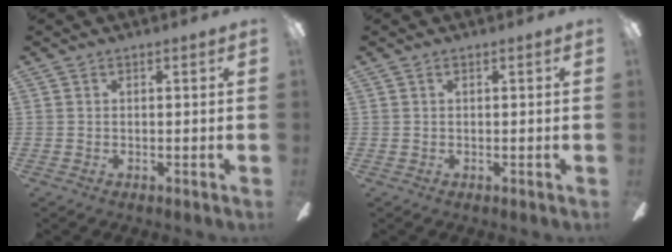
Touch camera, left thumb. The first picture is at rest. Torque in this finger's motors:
{"motor_torque": [0.00, 0.00, 0.00, 0.00, 0.00]}